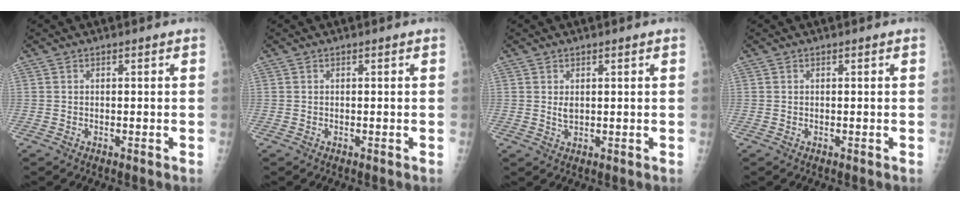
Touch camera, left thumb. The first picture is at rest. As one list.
[{"total": 0.0}, {"total": 1.7, "force": [0.5, 0.9, 1.4], "torque": [-0.020, -0.004, 0.013]}, {"total": 0.0}]